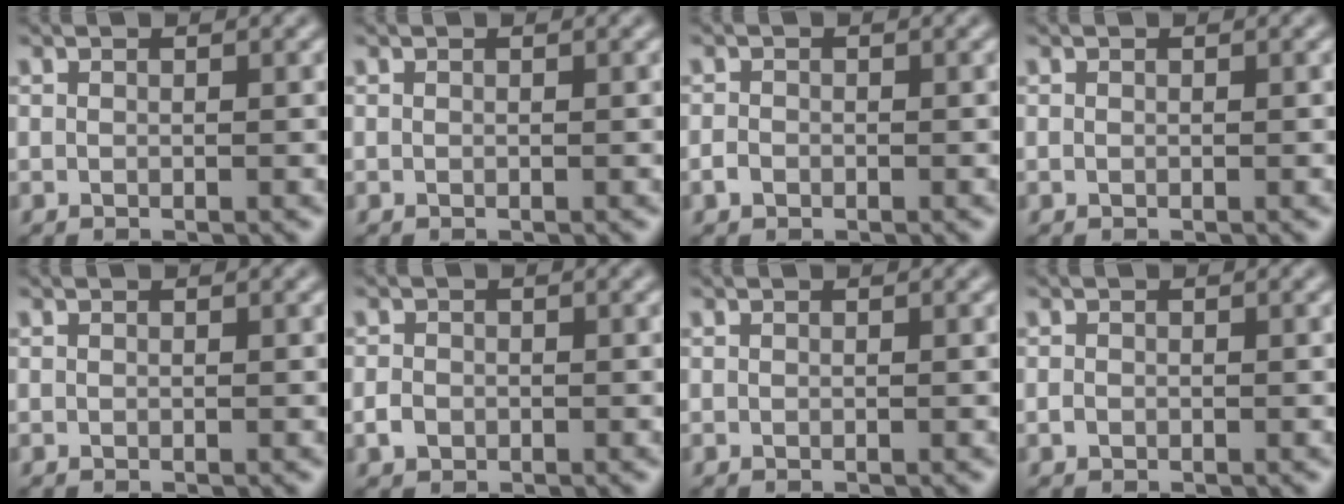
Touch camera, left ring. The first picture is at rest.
{"total": 0.0}
{"total": 0.9, "force": [-0.5, 0.7, 0.4], "torque": [-0.005, -0.002, -0.011]}
{"total": 0.0}
{"total": 0.0}
{"total": 1.3, "force": [-0.5, 1.1, 0.6], "torque": [-0.008, -0.001, -0.013]}
{"total": 0.0}
{"total": 0.5, "force": [-0.2, 0.4, 0.2], "torque": [-0.003, -0.003, -0.004]}